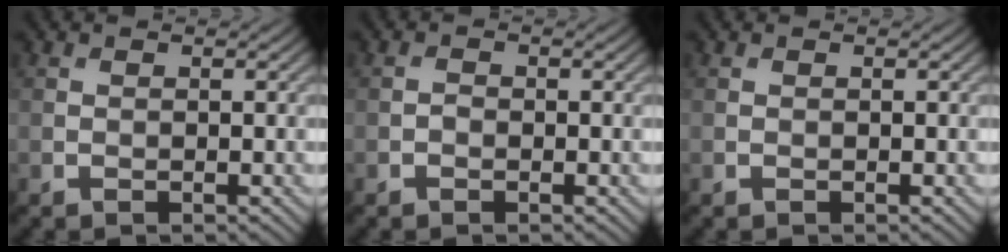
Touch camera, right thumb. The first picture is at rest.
{"total": 0.7, "force": [-0.4, 0.5, 0.3], "torque": [-0.006, 0.000, -0.009]}
{"total": 0.0}